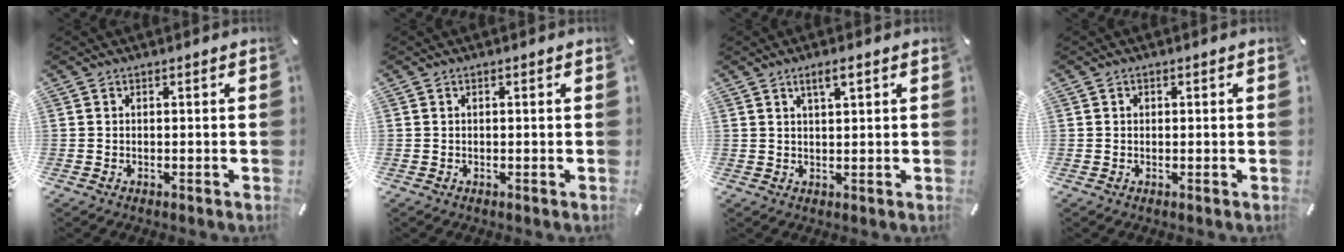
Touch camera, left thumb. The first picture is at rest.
{"total": 0.0}
{"total": 3.2, "force": [2.0, 0.8, 2.4], "torque": [-0.052, 0.002, 0.034]}
{"total": 0.6, "force": [0.1, 0.6, 0.3], "torque": [0.003, -0.002, 0.001]}